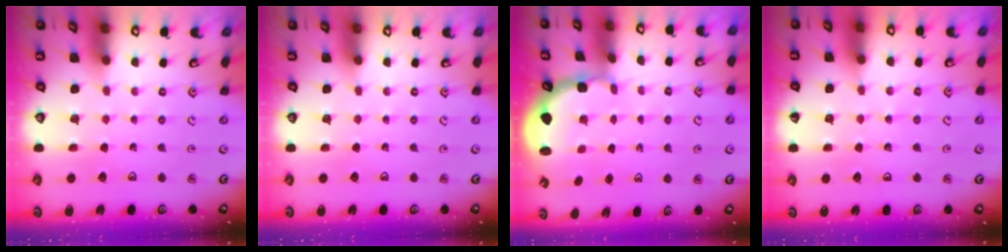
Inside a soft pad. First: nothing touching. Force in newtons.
{"total": 0.0}
{"total": 2.7, "press": 2.1, "slide": 1.7}
{"total": 2.1, "press": 2.1, "slide": 0.2}